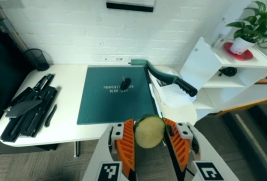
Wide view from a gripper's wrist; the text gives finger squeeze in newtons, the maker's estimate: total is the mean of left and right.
{"total": 9.3, "left": 9.5, "right": 9.1}